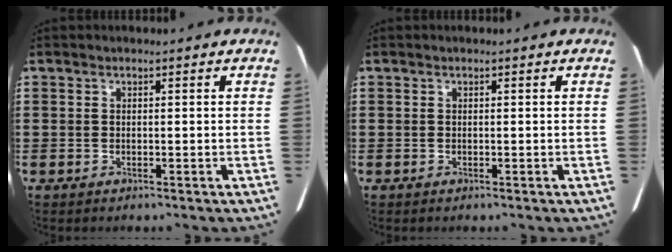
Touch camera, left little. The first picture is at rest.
{"total": 0.0}